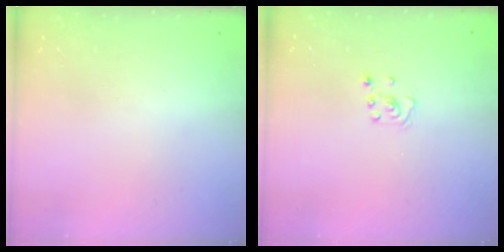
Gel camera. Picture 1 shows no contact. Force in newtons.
{"total": 2.8, "press": 2.8, "slide": 0.3}